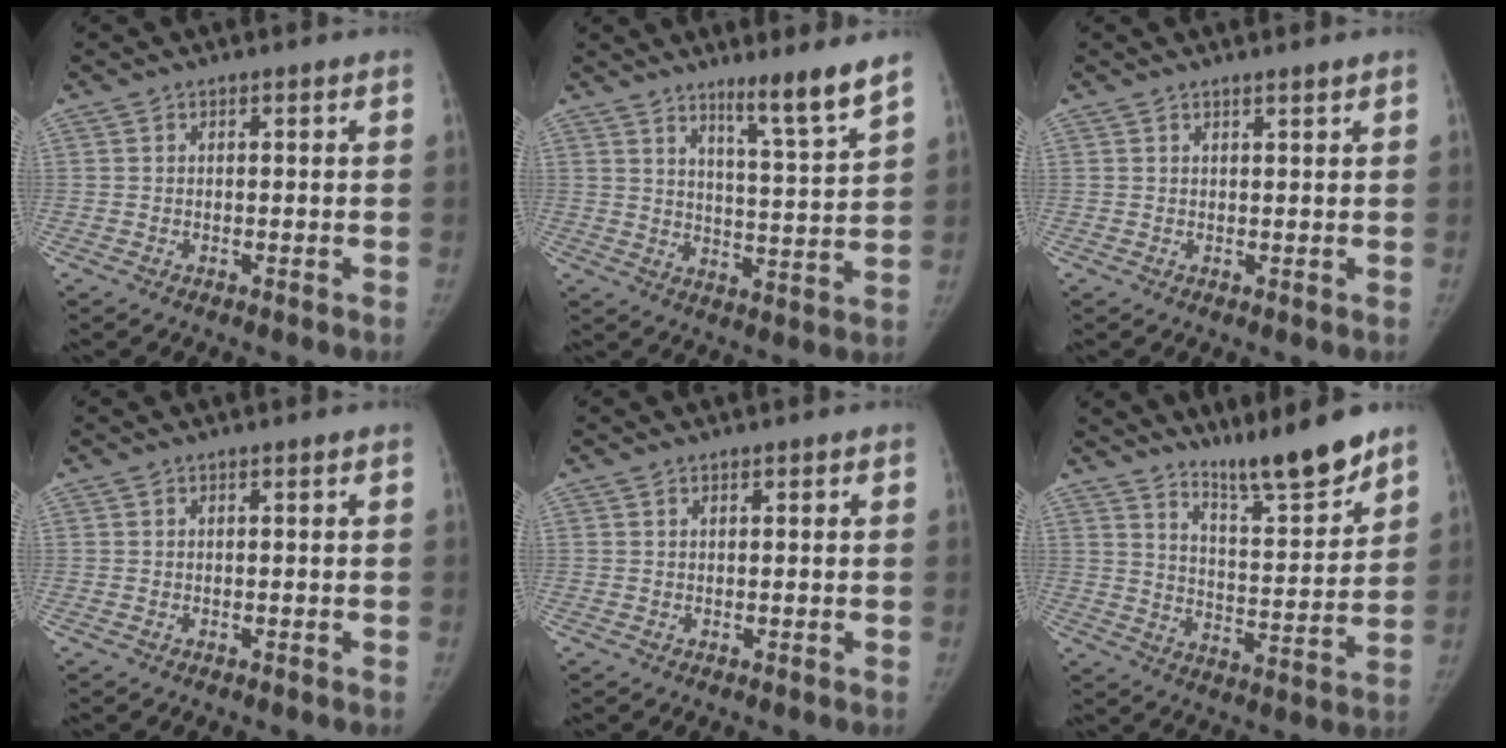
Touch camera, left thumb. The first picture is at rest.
{"total": 9.1, "force": [6.9, -0.4, 5.9], "torque": [-0.088, -0.062, 0.111]}
{"total": 1.0, "force": [0.9, -0.1, 0.5], "torque": [-0.009, -0.007, 0.016]}
{"total": 0.0}
{"total": 0.5, "force": [0.4, 0.2, 0.3], "torque": [-0.004, -0.002, 0.005]}
{"total": 12.9, "force": [10.7, 1.4, 7.1], "torque": [-0.090, -0.081, 0.181]}